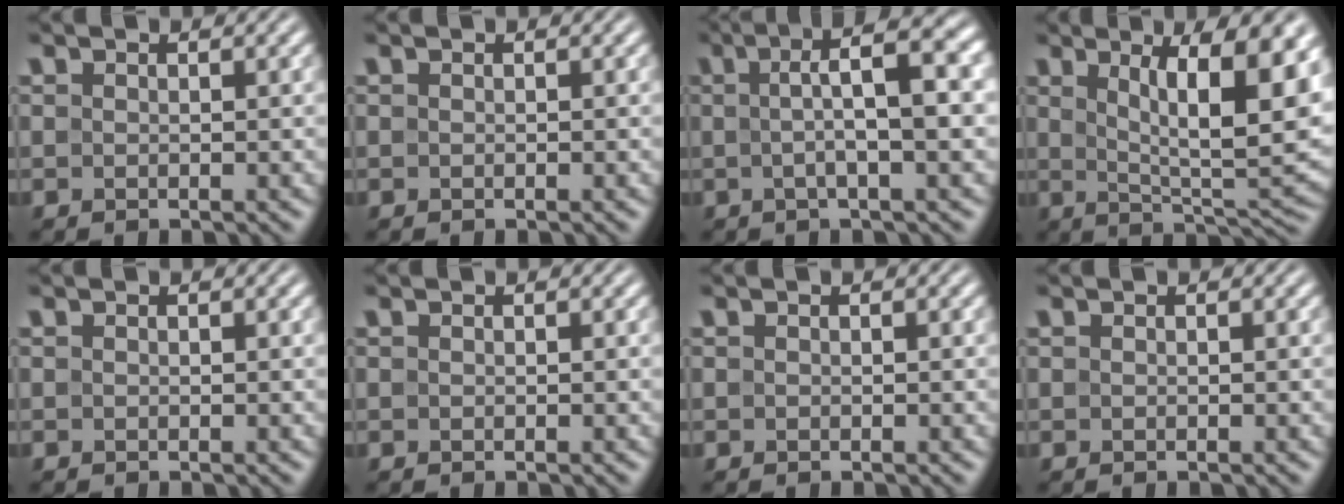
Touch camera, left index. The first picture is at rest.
{"total": 0.0}
{"total": 7.2, "force": [1.0, 1.7, 6.9], "torque": [-0.094, 0.018, 0.008]}
{"total": 11.2, "force": [3.4, 3.5, 10.1], "torque": [-0.137, -0.010, 0.058]}
{"total": 0.0}
{"total": 0.0}
{"total": 0.0}
{"total": 0.0}